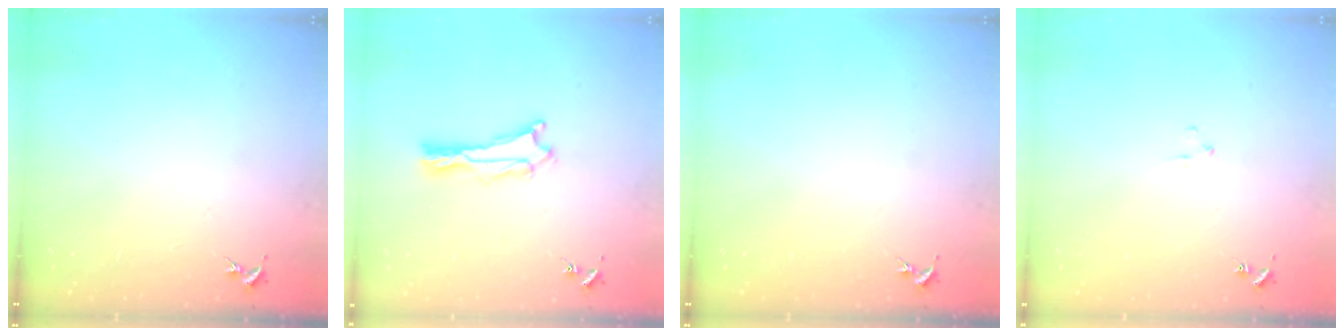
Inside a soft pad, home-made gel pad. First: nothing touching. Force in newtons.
{"total": 0.9, "press": 0.9, "slide": 0.2}
{"total": 0.0}
{"total": 1.8, "press": 1.8, "slide": 0.1}